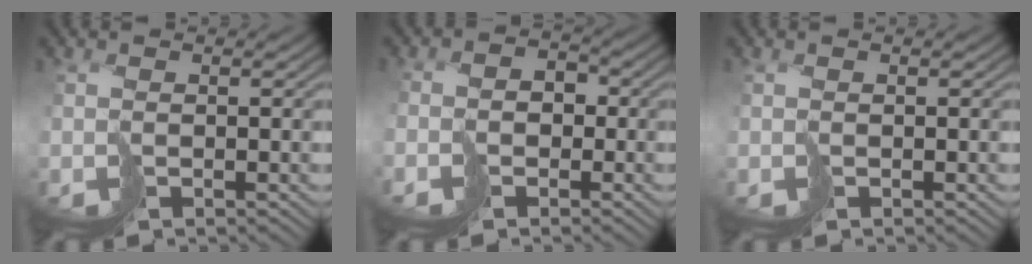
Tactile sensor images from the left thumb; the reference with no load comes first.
{"total": 2.5, "force": [-1.5, 2.0, 0.2], "torque": [0.017, 0.003, -0.029]}
{"total": 0.0}